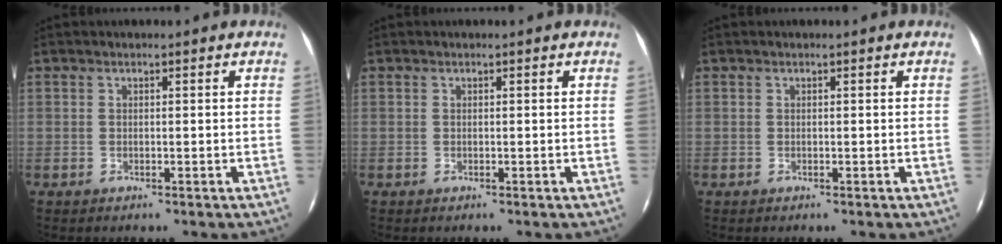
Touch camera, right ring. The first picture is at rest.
{"total": 0.0}
{"total": 0.0}